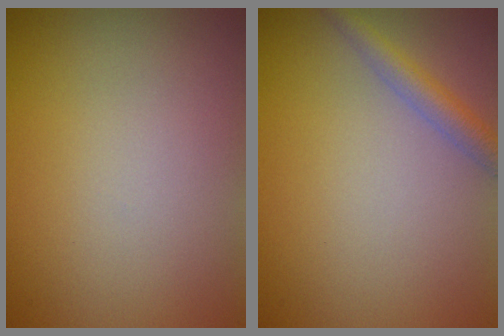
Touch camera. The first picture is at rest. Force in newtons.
{"total": 2.2, "press": 2.2, "slide": 0.1}